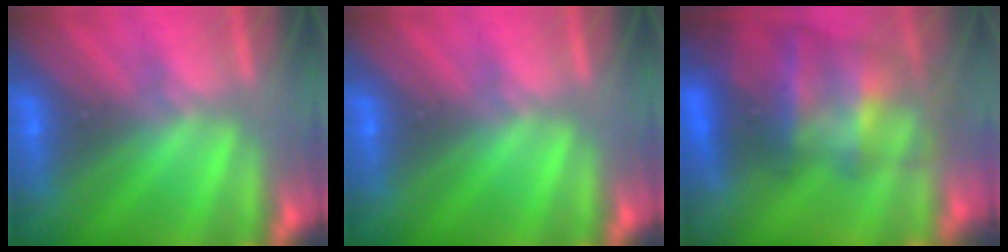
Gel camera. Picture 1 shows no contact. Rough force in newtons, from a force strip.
{"total": 0.0}
{"total": 7.3}